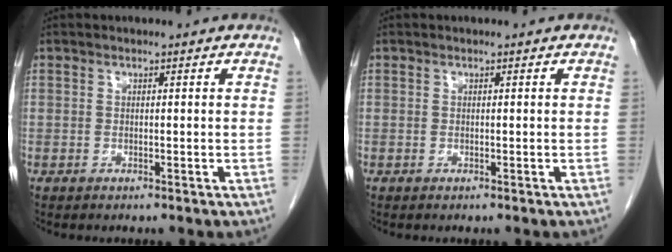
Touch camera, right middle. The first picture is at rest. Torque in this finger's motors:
{"motor_torque": [-0.01, -0.12, 0.00, 0.00]}